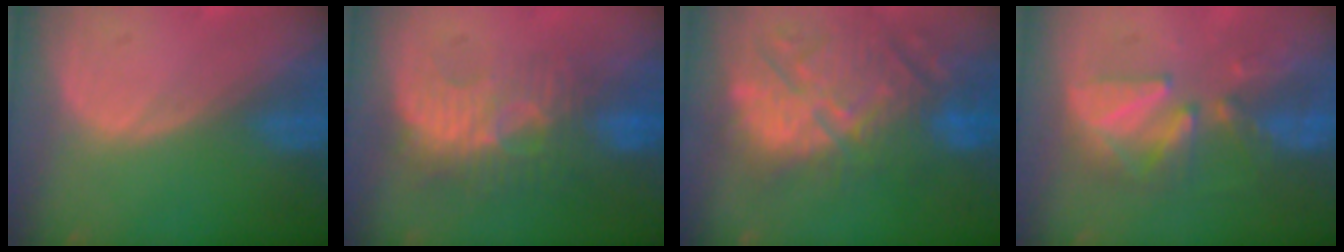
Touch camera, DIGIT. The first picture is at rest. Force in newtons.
{"total": 9.1, "press": 8.7, "slide": 2.6}
{"total": 12.6, "press": 12.0, "slide": 3.8}
{"total": 7.6, "press": 7.5, "slide": 1.4}